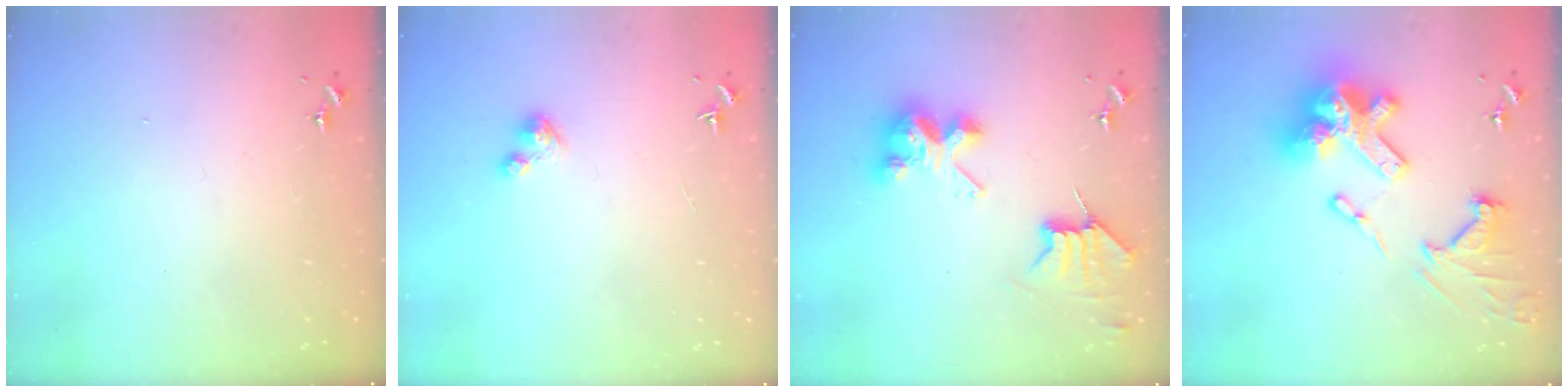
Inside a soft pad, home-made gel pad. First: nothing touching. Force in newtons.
{"total": 2.4, "press": 2.4, "slide": 0.2}
{"total": 9.0, "press": 9.0, "slide": 0.6}
{"total": 26.3, "press": 26.1, "slide": 2.5}